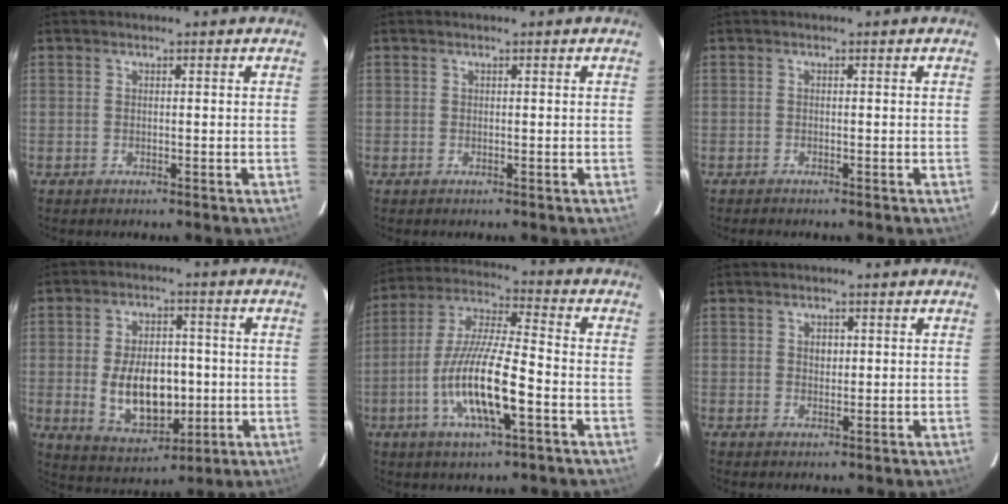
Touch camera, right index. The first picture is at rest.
{"total": 0.0}
{"total": 0.7, "force": [-0.7, -0.1, 0.2], "torque": [-0.005, -0.003, -0.011]}
{"total": 12.9, "force": [-1.4, 7.6, 10.3], "torque": [-0.198, -0.001, -0.004]}
{"total": 15.0, "force": [-5.0, 2.9, 13.8], "torque": [-0.279, -0.009, -0.098]}
{"total": 1.5, "force": [0.4, 1.2, 0.7], "torque": [-0.010, 0.005, 0.008]}